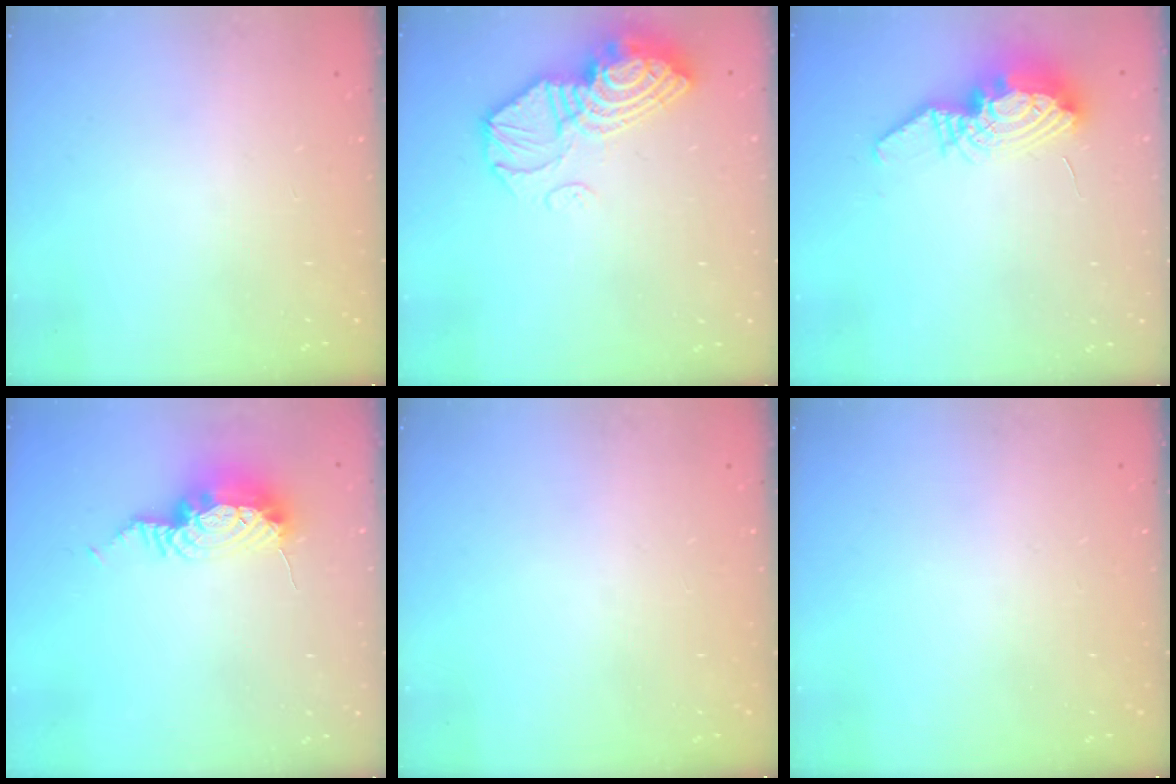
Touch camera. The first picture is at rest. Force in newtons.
{"total": 13.8, "press": 13.7, "slide": 1.6}
{"total": 10.2, "press": 10.1, "slide": 0.8}
{"total": 9.7, "press": 9.7, "slide": 1.3}
{"total": 0.0}
{"total": 0.0}